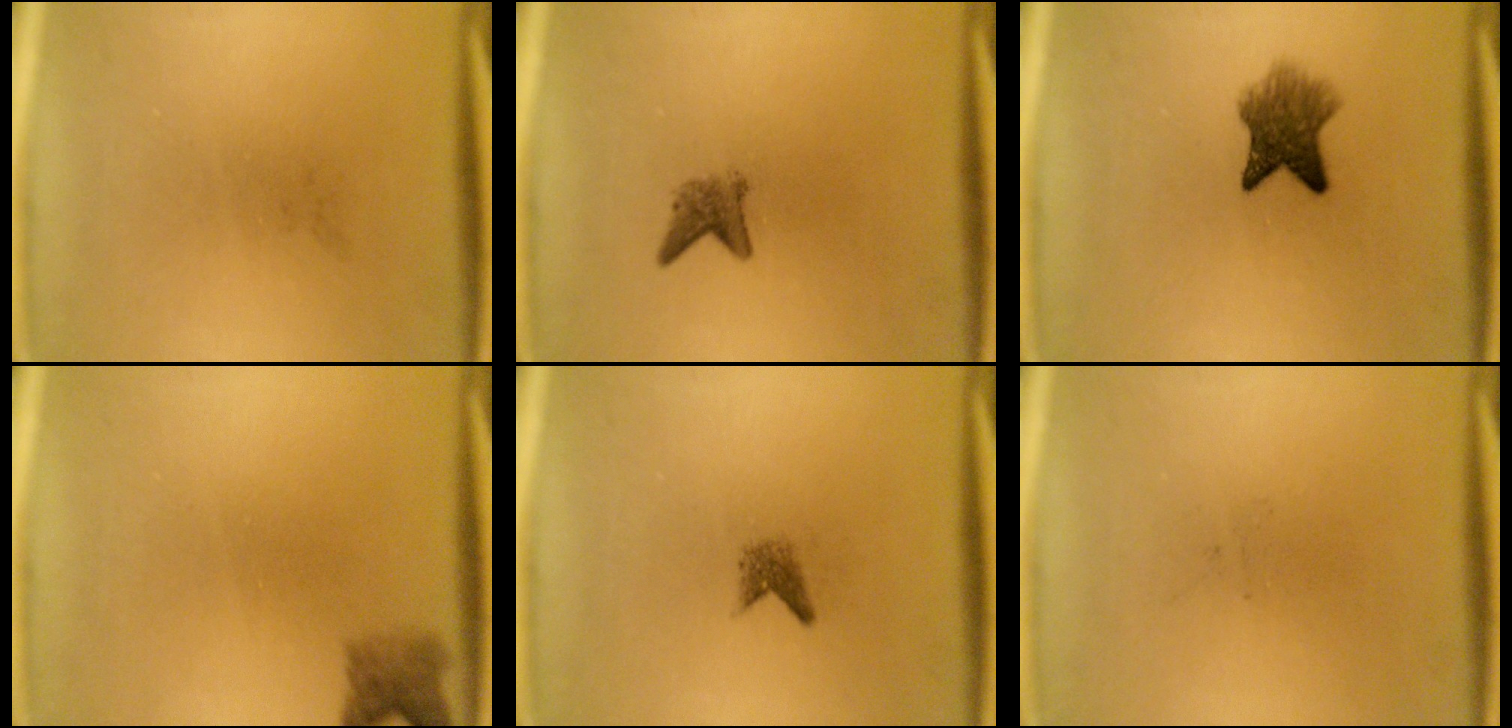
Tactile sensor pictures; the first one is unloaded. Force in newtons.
{"total": 2.1}
{"total": 5.9}
{"total": 2.7}
{"total": 1.5}
{"total": 0.0}